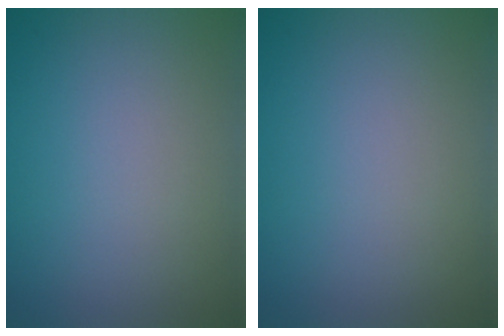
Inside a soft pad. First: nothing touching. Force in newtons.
{"total": 0.0}